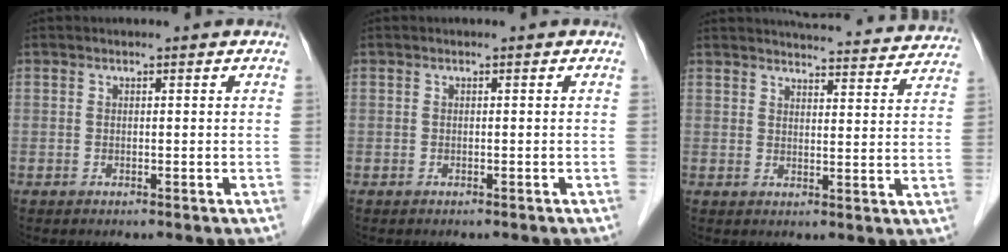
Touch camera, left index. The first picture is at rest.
{"total": 0.6, "force": [-0.5, 0.1, 0.2], "torque": [-0.006, -0.002, -0.006]}
{"total": 20.0, "force": [19.2, 3.3, 4.7], "torque": [-0.053, -0.019, 0.225]}